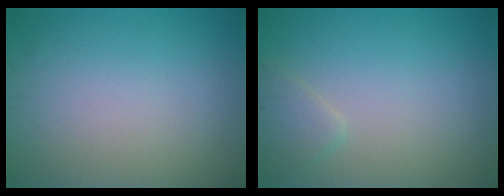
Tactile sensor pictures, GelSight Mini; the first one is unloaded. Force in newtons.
{"total": 1.6, "press": 1.6, "slide": 0.1}